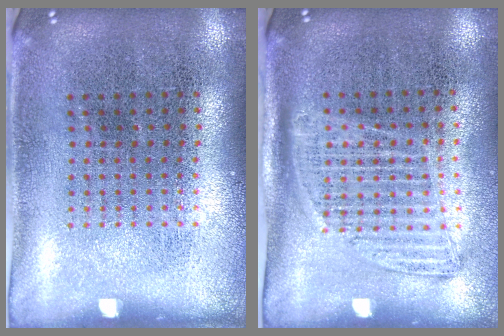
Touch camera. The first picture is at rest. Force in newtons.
{"total": 1.4, "press": 1.2, "slide": 0.7}